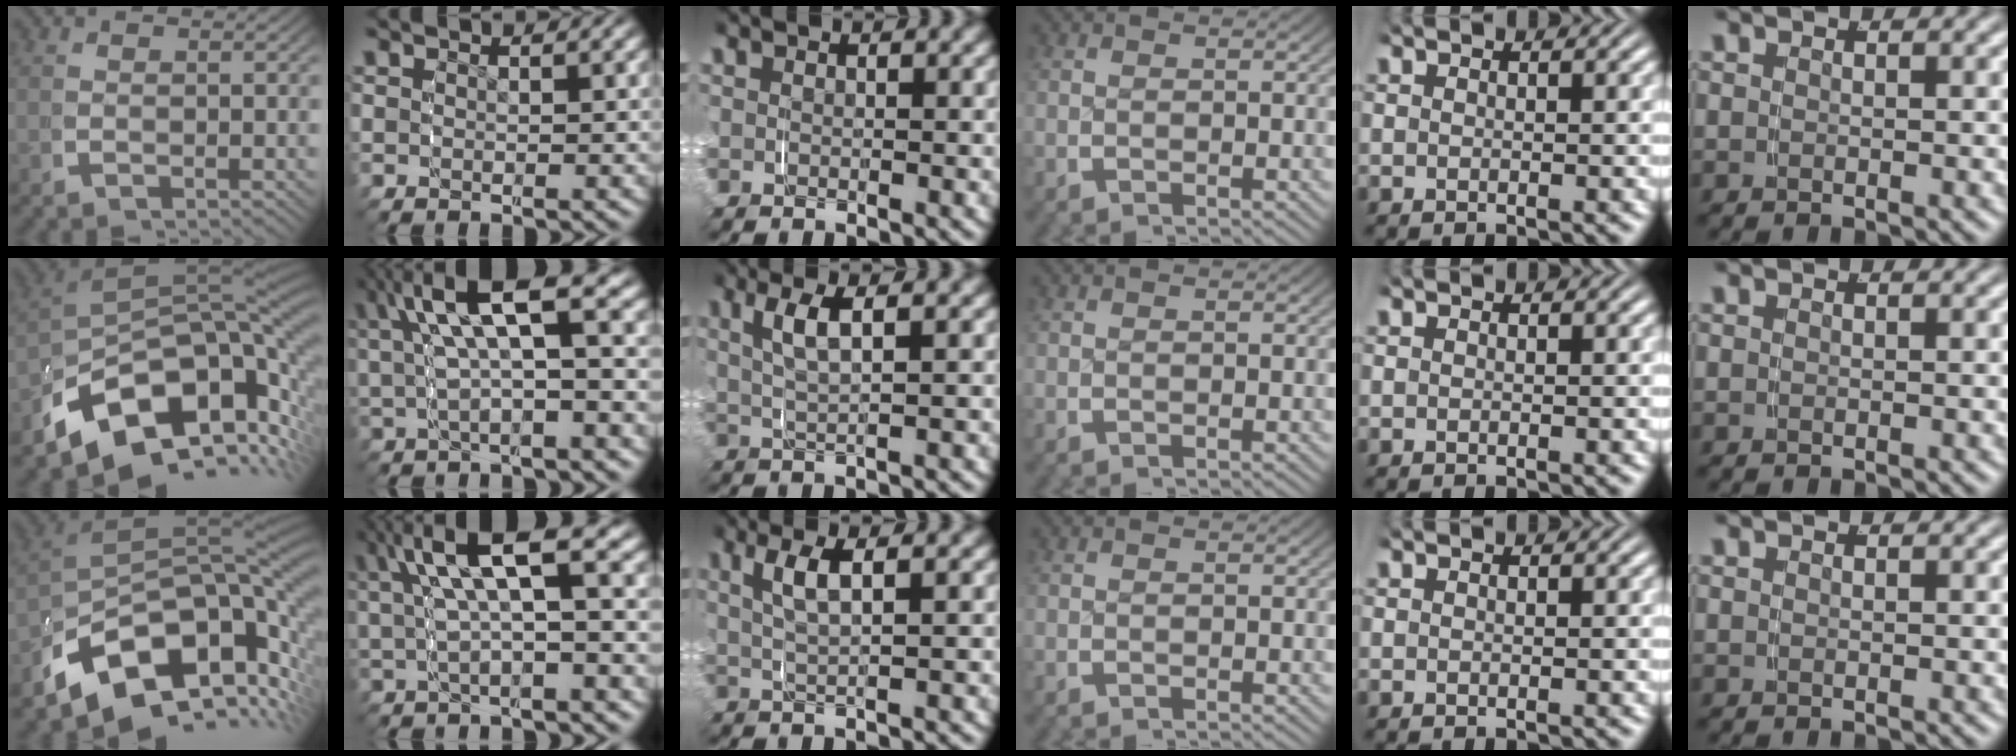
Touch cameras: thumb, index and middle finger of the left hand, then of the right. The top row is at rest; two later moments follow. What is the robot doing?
{"motion": "grasp_and_lifting", "object": "map"}